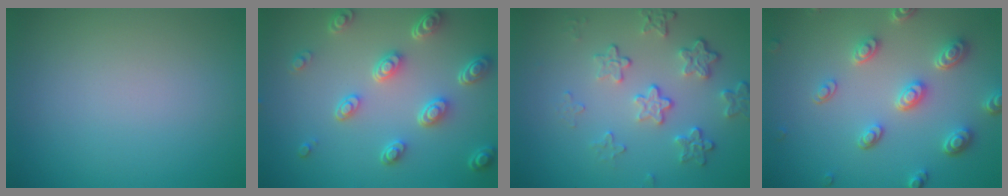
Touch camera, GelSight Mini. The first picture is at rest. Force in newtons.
{"total": 5.0, "press": 3.7, "slide": 3.3}
{"total": 4.2, "press": 3.1, "slide": 2.9}
{"total": 4.6, "press": 3.7, "slide": 2.7}